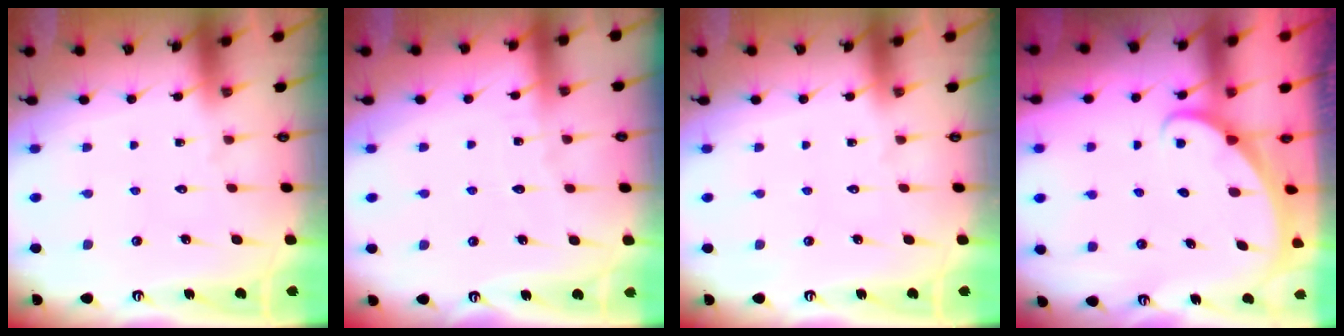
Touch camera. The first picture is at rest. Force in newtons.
{"total": 2.3, "press": 2.3, "slide": 0.3}
{"total": 0.0}
{"total": 1.3, "press": 1.3, "slide": 0.0}